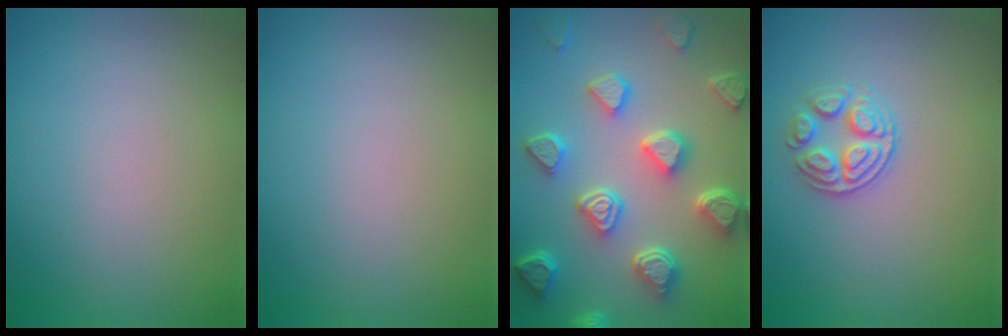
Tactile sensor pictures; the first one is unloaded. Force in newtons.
{"total": 0.0}
{"total": 7.1, "press": 5.7, "slide": 4.2}
{"total": 2.7, "press": 2.5, "slide": 0.9}